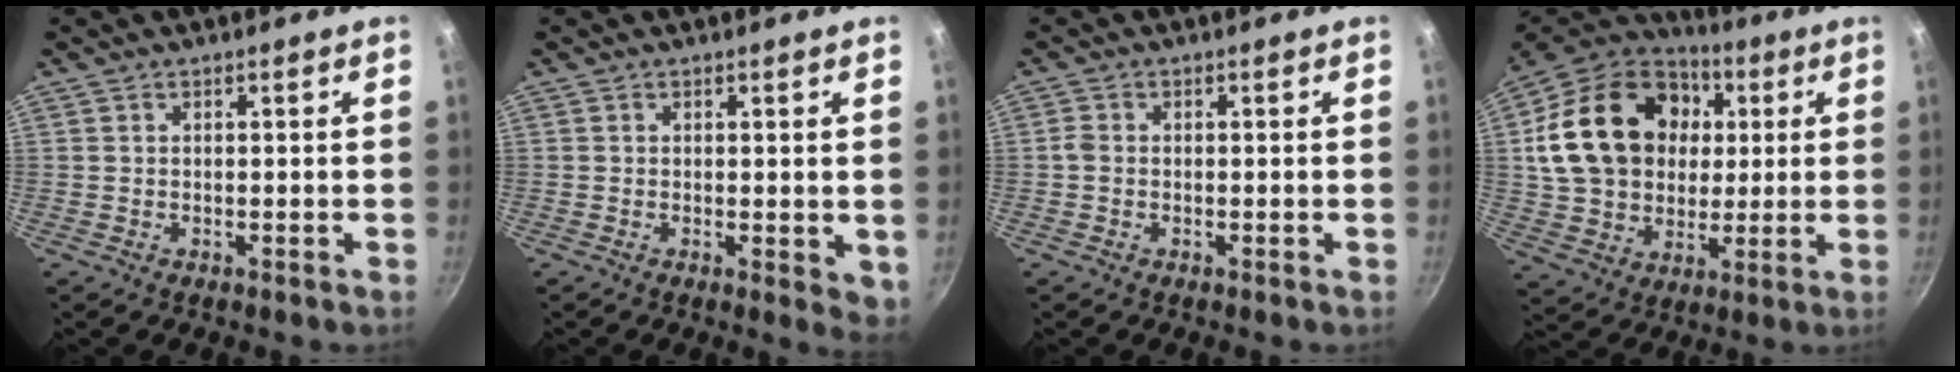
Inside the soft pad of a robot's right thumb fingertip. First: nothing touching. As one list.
[{"total": 3.6, "force": [0.1, 1.7, 3.2], "torque": [-0.037, -0.009, 0.003]}, {"total": 1.4, "force": [-0.3, 1.1, 0.8], "torque": [-0.019, 0.004, -0.008]}, {"total": 24.6, "force": [4.6, 18.8, 15.1], "torque": [-0.246, 0.019, 0.085]}]